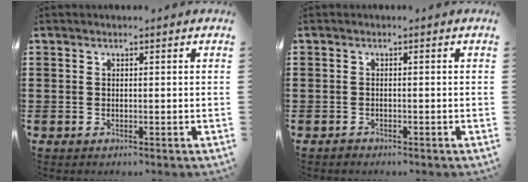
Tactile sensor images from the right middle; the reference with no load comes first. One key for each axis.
{"total": 0.7, "fx": -0.7, "fy": 0.3, "fz": 0.1, "tx": -0.003, "ty": 0.001, "tz": -0.015}